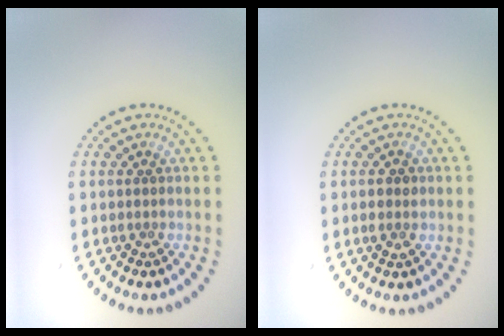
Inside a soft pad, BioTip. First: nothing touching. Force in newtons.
{"total": 1.5, "press": 1.5, "slide": 0.3}